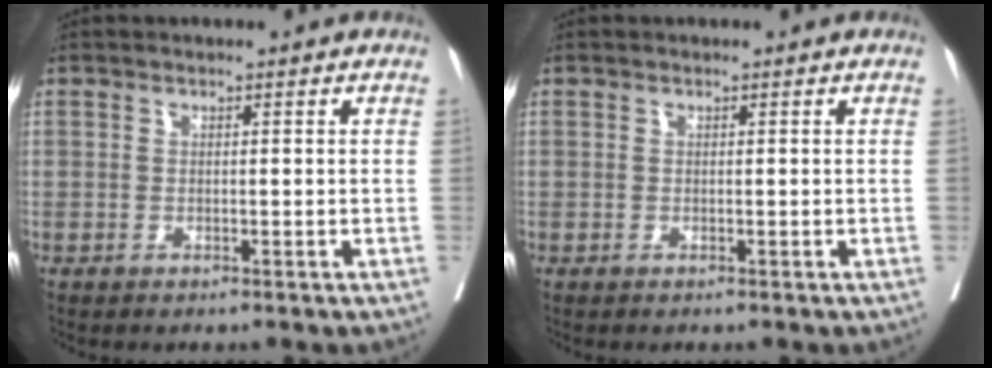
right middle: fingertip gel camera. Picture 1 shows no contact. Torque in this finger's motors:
{"motor_torque": [0.05, 0.05, 0.00, 0.01]}